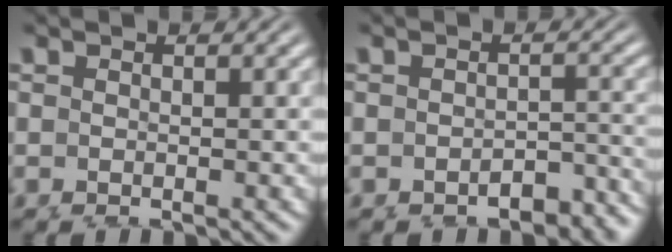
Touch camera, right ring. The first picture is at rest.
{"total": 3.3, "force": [-3.2, 0.8, 0.7], "torque": [0.006, -0.007, -0.049]}